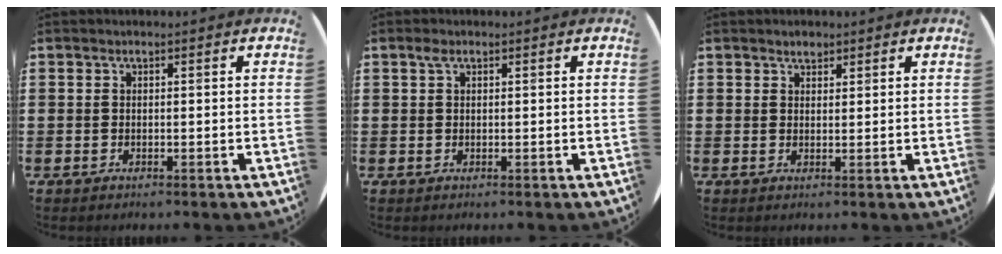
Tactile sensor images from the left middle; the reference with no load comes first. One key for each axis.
{"total": 1.0, "fx": 0.5, "fy": 0.6, "fz": 0.6, "tx": -0.007, "ty": 0.001, "tz": 0.007}
{"total": 1.5, "fx": 1.4, "fy": 0.6, "fz": 0.1, "tx": 0.006, "ty": -0.001, "tz": 0.025}